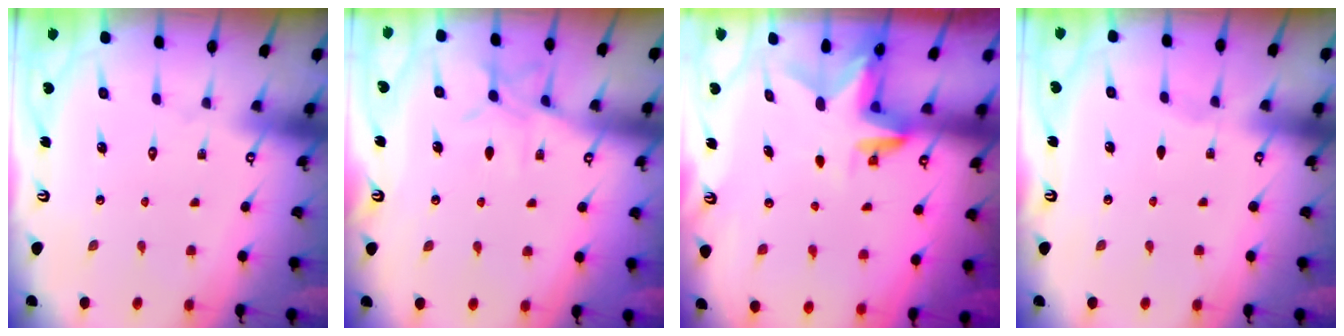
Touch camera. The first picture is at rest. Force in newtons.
{"total": 7.1, "press": 7.1, "slide": 0.5}
{"total": 3.2, "press": 3.2, "slide": 0.2}
{"total": 1.4, "press": 1.3, "slide": 0.4}